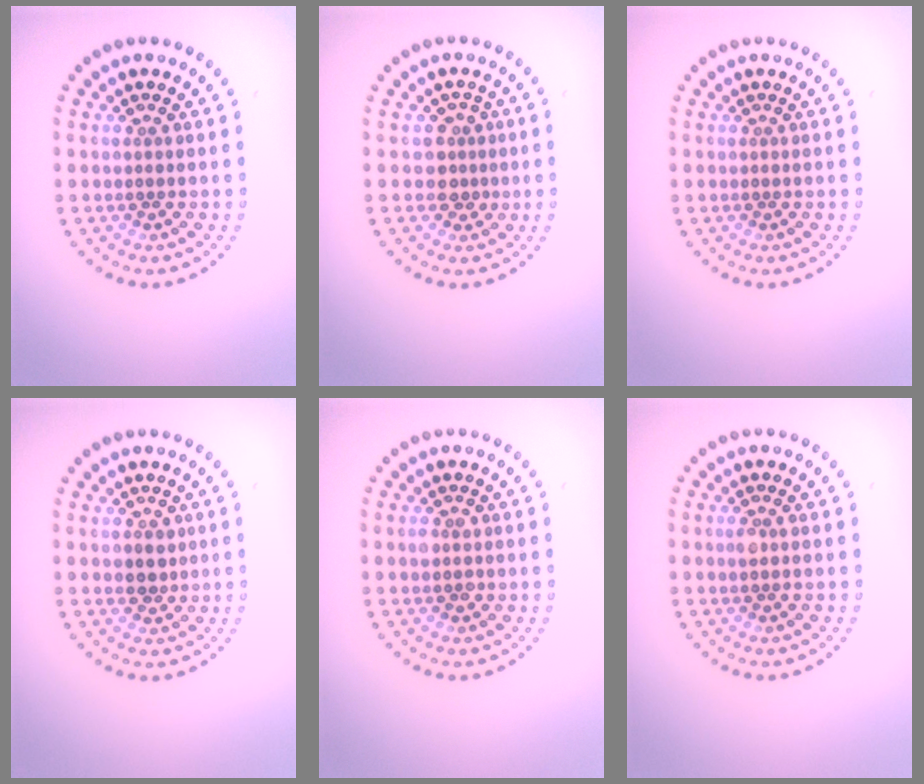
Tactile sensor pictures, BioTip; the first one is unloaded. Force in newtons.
{"total": 2.0, "press": 1.7, "slide": 1.1}
{"total": 0.0}
{"total": 1.6, "press": 1.4, "slide": 0.8}
{"total": 1.2, "press": 1.2, "slide": 0.3}
{"total": 0.8, "press": 0.7, "slide": 0.3}